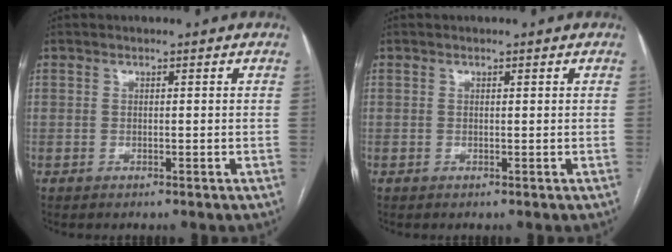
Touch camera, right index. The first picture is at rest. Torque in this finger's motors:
{"motor_torque": [-0.02, -0.06, 0.04, 0.01]}